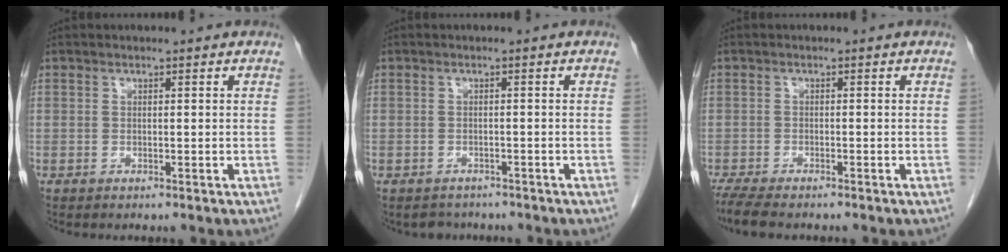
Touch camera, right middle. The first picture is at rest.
{"total": 3.2, "force": [-2.7, 1.6, -0.1], "torque": [-0.003, 0.002, -0.039]}
{"total": 5.8, "force": [-4.8, 1.1, 3.0], "torque": [-0.056, -0.015, -0.079]}